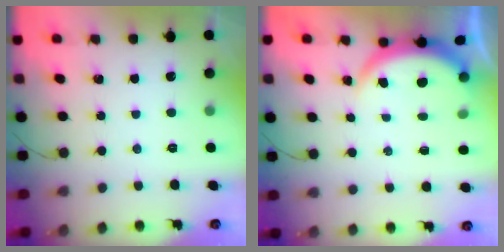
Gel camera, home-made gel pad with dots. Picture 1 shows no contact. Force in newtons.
{"total": 3.9, "press": 3.9, "slide": 0.1}